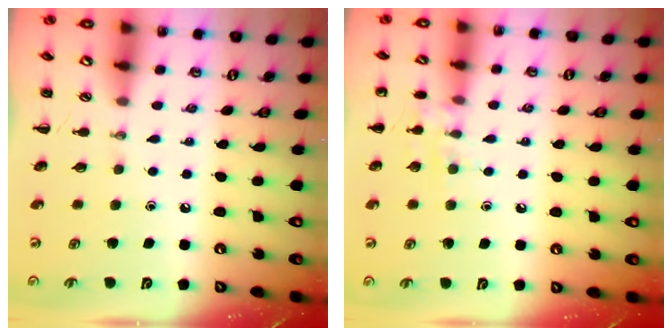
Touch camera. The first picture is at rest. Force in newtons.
{"total": 7.6, "press": 7.4, "slide": 1.7}